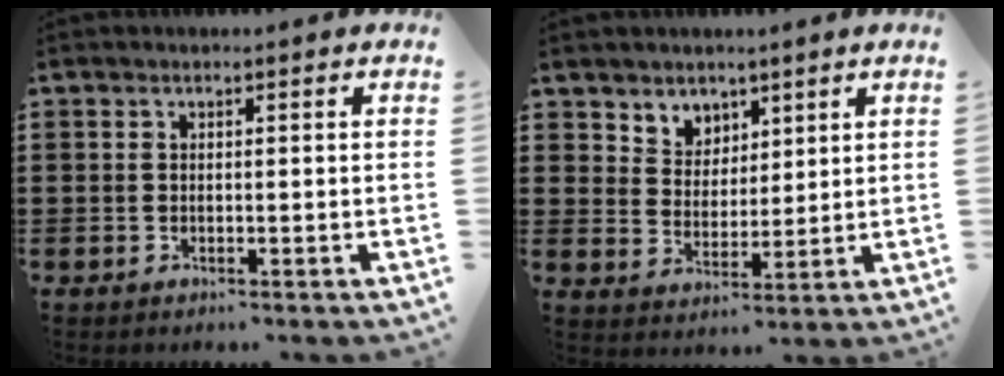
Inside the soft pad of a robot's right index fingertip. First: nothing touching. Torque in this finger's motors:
{"motor_torque": [0.56, 0.49, 0.04, 0.03]}